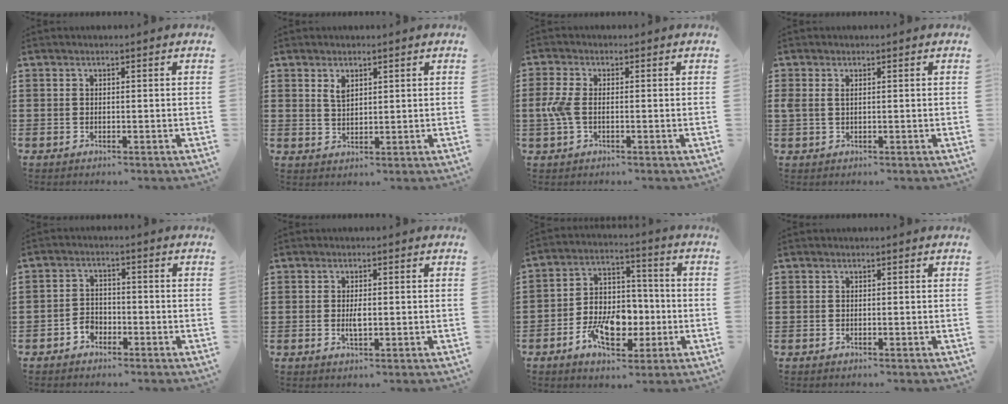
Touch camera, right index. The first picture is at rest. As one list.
[{"total": 2.3, "force": [1.4, 1.2, 1.4], "torque": [-0.032, 0.002, 0.027]}, {"total": 4.1, "force": [-0.7, 2.0, 3.5], "torque": [-0.092, -0.006, -0.020]}, {"total": 1.2, "force": [0.4, 0.6, 0.9], "torque": [-0.021, 0.006, 0.006]}, {"total": 2.5, "force": [-1.8, 1.5, 0.7], "torque": [-0.020, 0.001, -0.038]}, {"total": 2.3, "force": [-0.1, 0.8, 2.2], "torque": [-0.042, -0.004, -0.001]}, {"total": 9.6, "force": [-3.4, 6.1, 6.6], "torque": [-0.130, 0.009, -0.060]}, {"total": 0.0}]